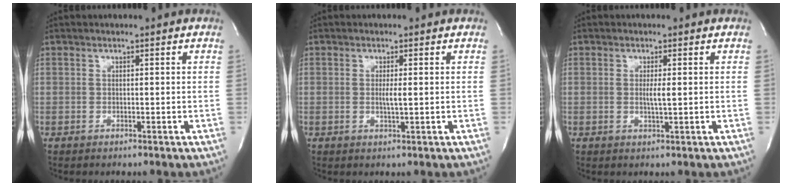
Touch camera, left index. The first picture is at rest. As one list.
[{"total": 1.8, "force": [0.1, 0.0, 1.8], "torque": [-0.038, -0.002, 0.001]}, {"total": 2.0, "force": [0.1, 0.0, 2.0], "torque": [-0.040, -0.002, 0.002]}]